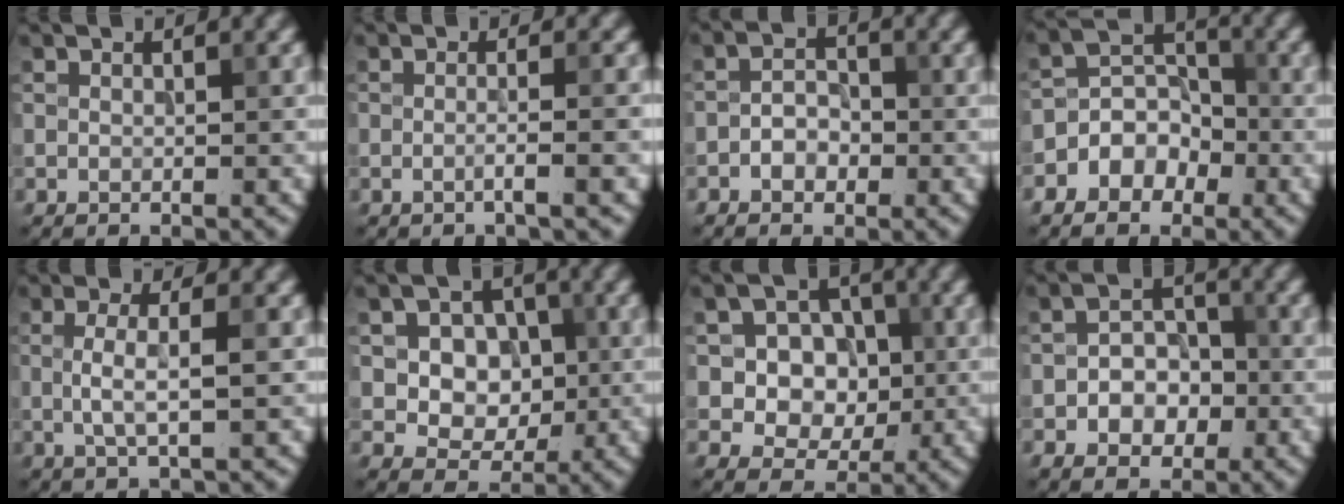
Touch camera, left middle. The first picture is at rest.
{"total": 2.6, "force": [-0.5, 0.6, 2.4], "torque": [-0.029, 0.002, -0.018]}
{"total": 2.2, "force": [-1.0, 1.5, 1.3], "torque": [-0.021, 0.006, -0.021]}
{"total": 5.1, "force": [-2.7, 3.8, 1.9], "torque": [0.000, 0.011, -0.065]}
{"total": 3.0, "force": [0.0, 0.7, 2.9], "torque": [-0.058, -0.001, 0.000]}
{"total": 6.6, "force": [0.8, 5.5, 3.6], "torque": [-0.046, 0.017, 0.002]}
{"total": 6.8, "force": [0.2, 5.9, 3.4], "torque": [-0.035, 0.019, -0.019]}
{"total": 3.9, "force": [-1.2, 2.9, 2.3], "torque": [-0.028, 0.002, -0.023]}